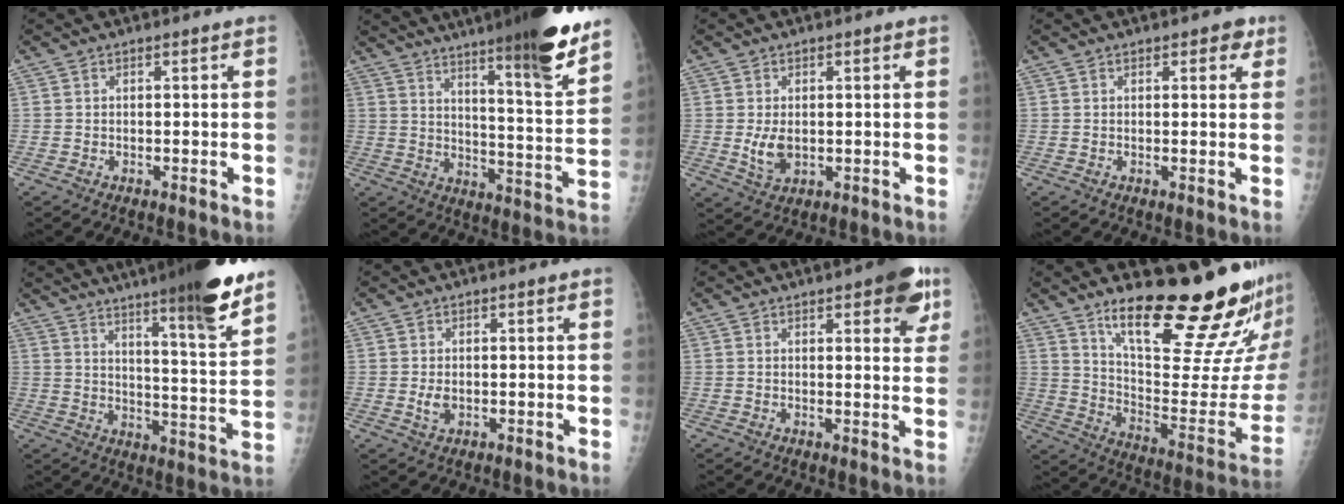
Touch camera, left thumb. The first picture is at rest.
{"total": 23.7, "force": [17.2, 2.4, 16.1], "torque": [-0.221, -0.084, 0.251]}
{"total": 4.4, "force": [-0.1, 2.9, 3.4], "torque": [-0.054, -0.009, 0.006]}
{"total": 2.4, "force": [1.4, 1.4, 1.3], "torque": [0.004, -0.003, 0.014]}
{"total": 22.6, "force": [16.4, 2.1, 15.4], "torque": [-0.209, -0.074, 0.236]}
{"total": 2.3, "force": [0.0, 1.5, 1.7], "torque": [-0.026, -0.004, 0.003]}
{"total": 8.8, "force": [4.7, 3.1, 6.8], "torque": [-0.057, -0.014, 0.052]}
{"total": 25.5, "force": [18.7, 4.5, 16.7], "torque": [-0.214, -0.136, 0.282]}